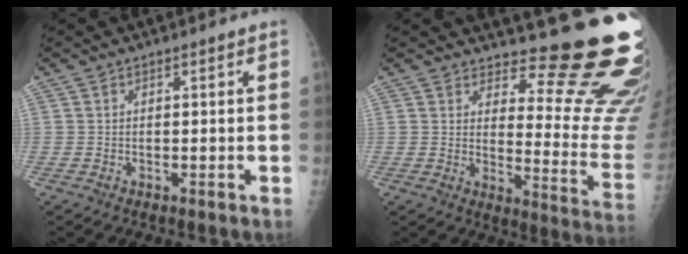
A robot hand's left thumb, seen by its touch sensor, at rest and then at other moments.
{"total": 17.4, "force": [15.5, 3.2, 7.2], "torque": [-0.051, -0.185, 0.179]}